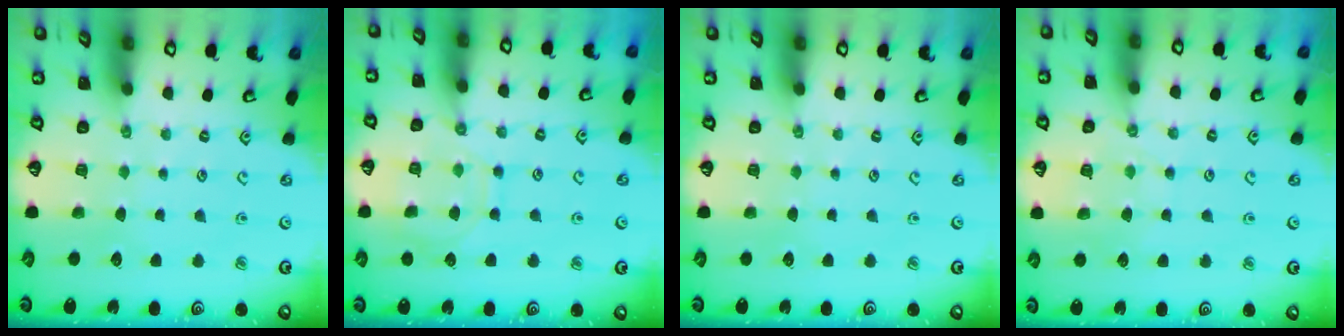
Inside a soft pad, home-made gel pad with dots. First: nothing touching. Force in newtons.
{"total": 9.1, "press": 9.1, "slide": 1.0}
{"total": 0.0}
{"total": 5.1, "press": 5.0, "slide": 0.8}